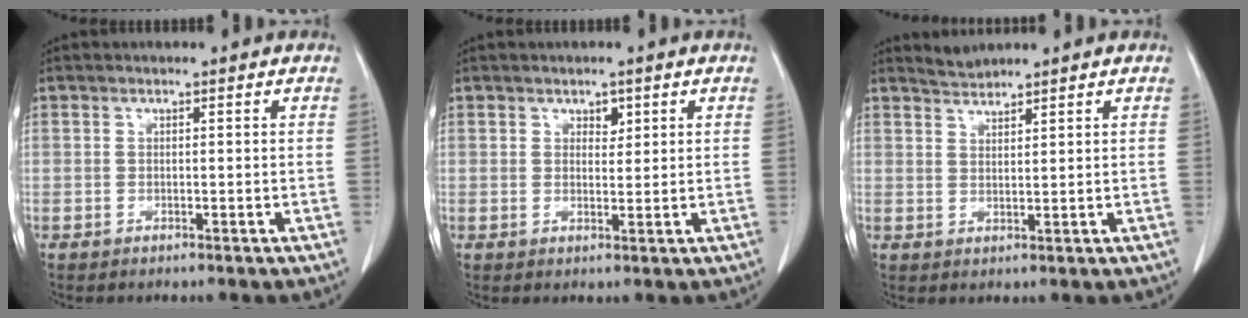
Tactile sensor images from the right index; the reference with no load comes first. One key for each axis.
{"total": 2.3, "fx": 1.1, "fy": 1.5, "fz": 1.3, "tx": -0.020, "ty": 0.003, "tz": 0.021}
{"total": 2.5, "fx": 2.5, "fy": 0.1, "fz": 0.0, "tx": -0.001, "ty": 0.001, "tz": 0.052}